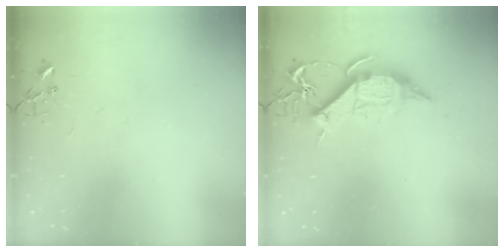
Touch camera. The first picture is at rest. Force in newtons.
{"total": 11.9, "press": 11.9, "slide": 0.7}